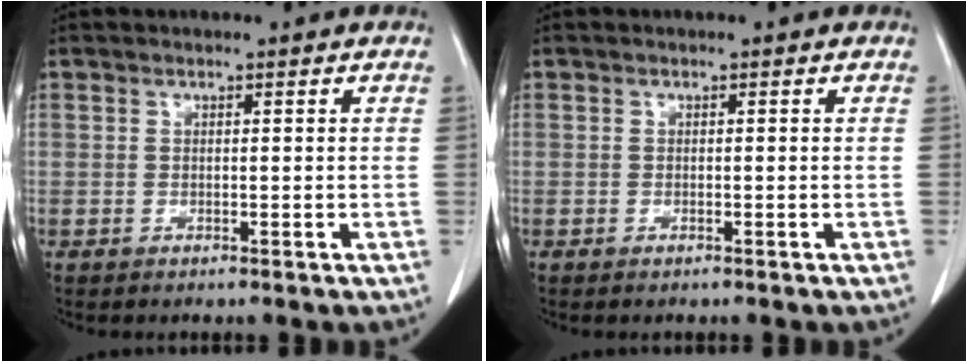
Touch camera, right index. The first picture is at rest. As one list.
[{"total": 0.0}]